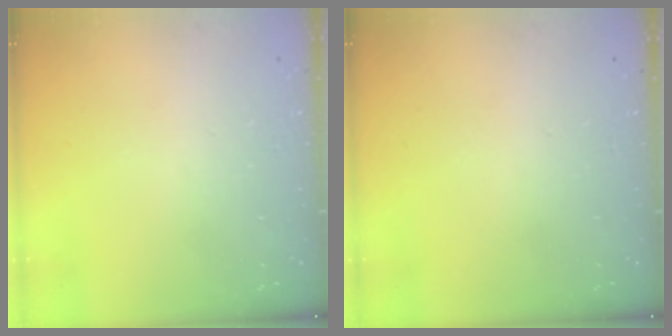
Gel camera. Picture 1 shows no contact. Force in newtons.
{"total": 0.0}